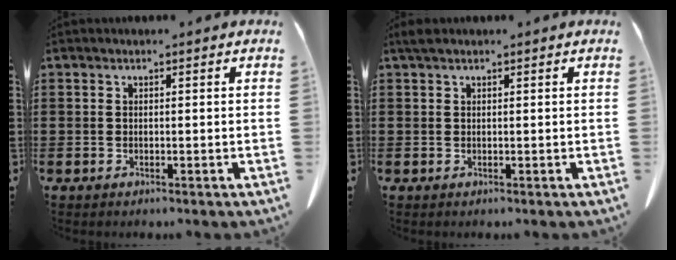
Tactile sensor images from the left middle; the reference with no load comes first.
{"total": 1.0, "force": [0.6, 0.5, 0.6], "torque": [-0.016, 0.002, 0.012]}